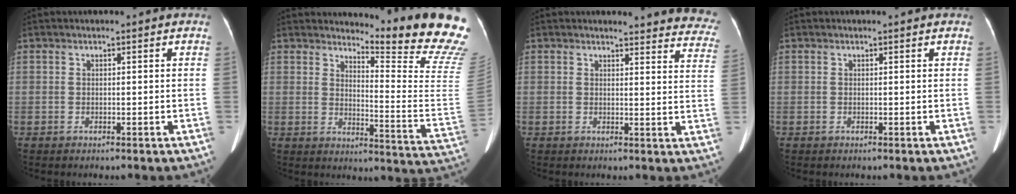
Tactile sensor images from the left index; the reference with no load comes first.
{"total": 17.3, "force": [16.3, -1.3, 5.7], "torque": [-0.086, -0.156, 0.182]}
{"total": 16.6, "force": [16.1, 2.8, 3.3], "torque": [0.001, -0.083, 0.145]}
{"total": 1.1, "force": [1.1, 0.1, 0.3], "torque": [-0.013, 0.006, 0.009]}